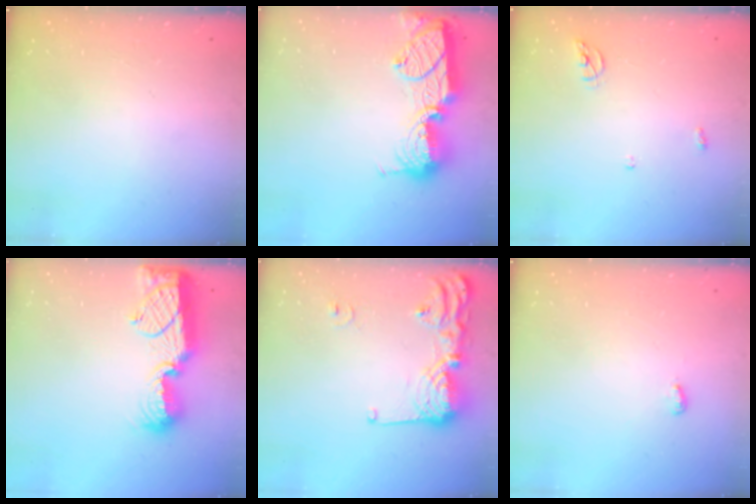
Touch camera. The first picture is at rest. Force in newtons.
{"total": 14.9, "press": 14.9, "slide": 0.9}
{"total": 5.6, "press": 5.6, "slide": 0.4}
{"total": 13.4, "press": 13.3, "slide": 0.6}
{"total": 16.1, "press": 16.1, "slide": 1.2}
{"total": 3.2, "press": 3.1, "slide": 0.4}